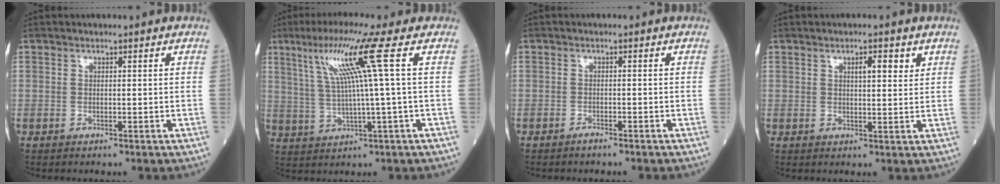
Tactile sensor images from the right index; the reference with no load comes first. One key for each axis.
{"total": 9.8, "fx": 3.7, "fy": -2.3, "fz": 8.8, "tx": -0.161, "ty": 0.017, "tz": 0.075}
{"total": 1.1, "fx": -1.0, "fy": 0.1, "fz": 0.4, "tx": -0.012, "ty": 0.000, "tz": -0.015}
{"total": 3.2, "fx": 1.6, "fy": 0.8, "fz": 2.6, "tx": -0.040, "ty": -0.001, "tz": 0.023}